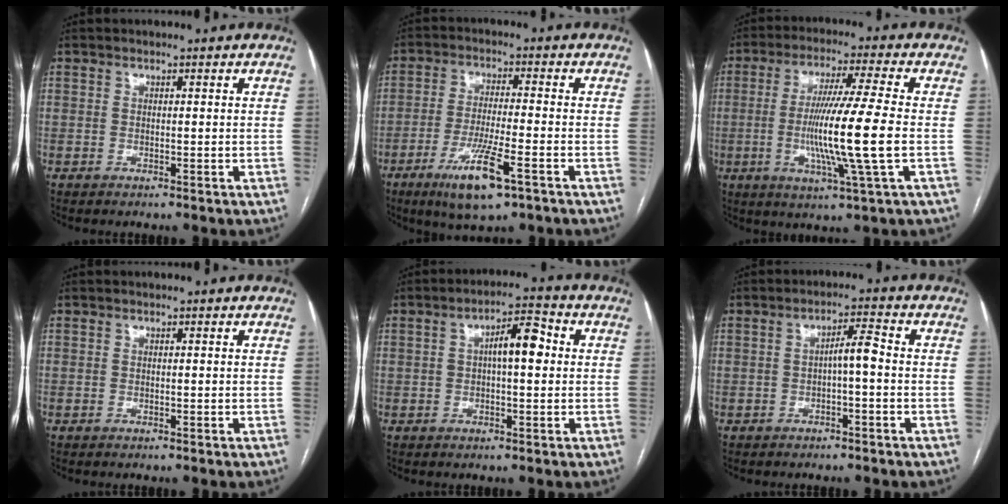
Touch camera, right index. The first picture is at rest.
{"total": 9.7, "force": [-5.2, 1.1, 8.2], "torque": [-0.155, -0.021, -0.088]}
{"total": 13.2, "force": [-1.8, -1.2, 13.0], "torque": [-0.248, -0.015, -0.039]}
{"total": 0.0}
{"total": 6.1, "force": [0.8, 1.8, 5.8], "torque": [-0.096, 0.025, 0.012]}
{"total": 3.4, "force": [-0.5, 0.5, 3.3], "torque": [-0.052, 0.011, -0.008]}